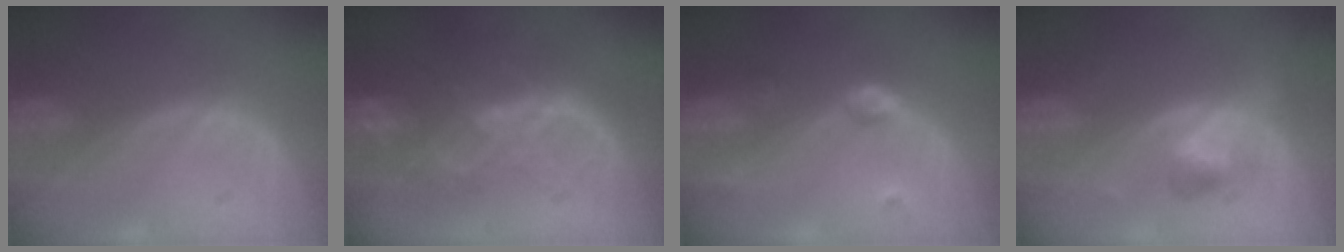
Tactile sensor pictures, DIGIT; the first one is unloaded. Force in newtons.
{"total": 7.3, "press": 7.2, "slide": 1.3}
{"total": 3.9, "press": 3.6, "slide": 1.5}
{"total": 4.0, "press": 4.0, "slide": 0.2}